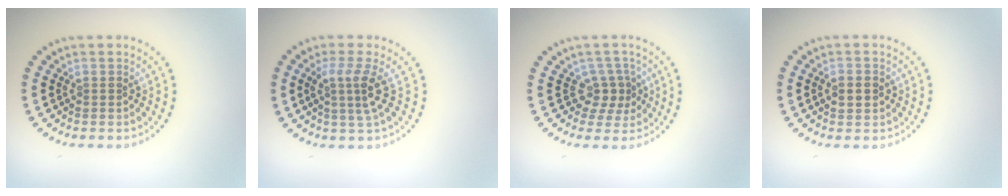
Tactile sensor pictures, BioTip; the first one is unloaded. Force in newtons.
{"total": 3.0, "press": 2.2, "slide": 2.0}
{"total": 2.5, "press": 1.8, "slide": 1.7}
{"total": 2.4, "press": 2.4, "slide": 0.0}